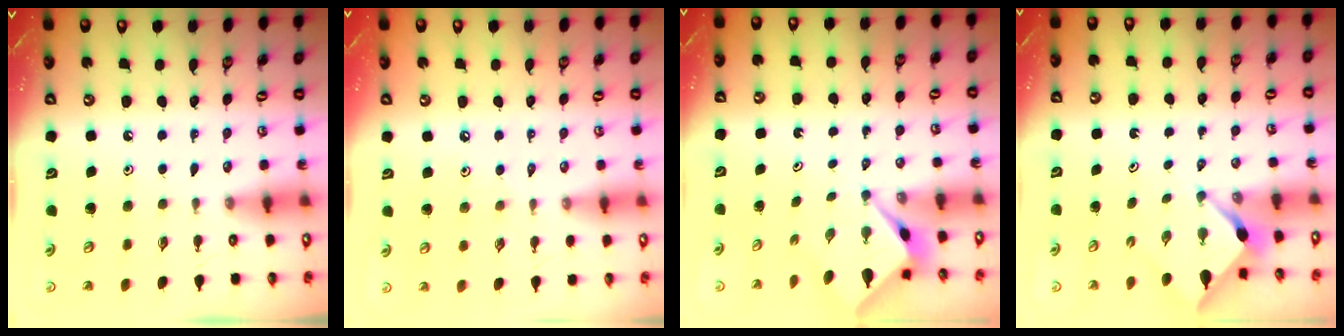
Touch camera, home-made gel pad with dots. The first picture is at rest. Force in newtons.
{"total": 3.6, "press": 3.6, "slide": 0.6}
{"total": 2.6, "press": 2.6, "slide": 0.1}
{"total": 2.7, "press": 2.6, "slide": 0.3}